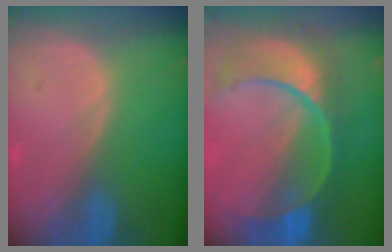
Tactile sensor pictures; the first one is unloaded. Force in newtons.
{"total": 11.2, "press": 9.4, "slide": 6.1}